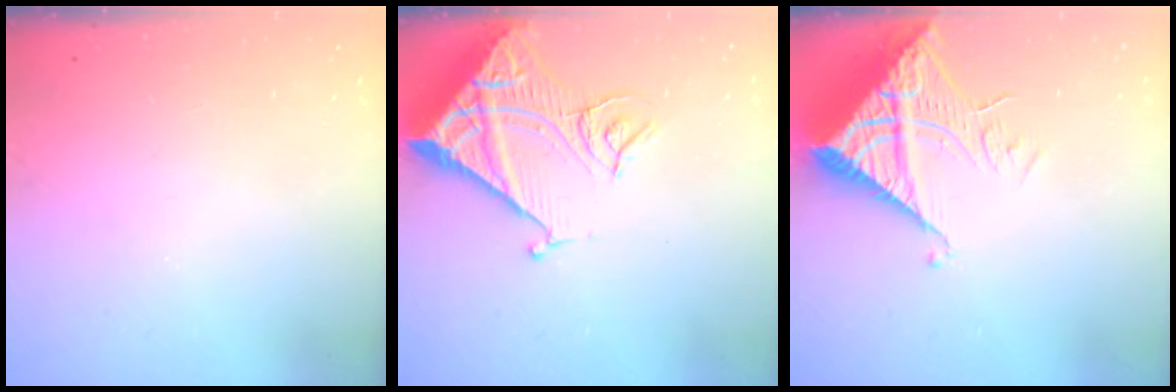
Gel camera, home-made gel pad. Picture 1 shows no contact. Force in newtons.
{"total": 14.7, "press": 14.6, "slide": 1.7}
{"total": 12.1, "press": 12.0, "slide": 1.3}